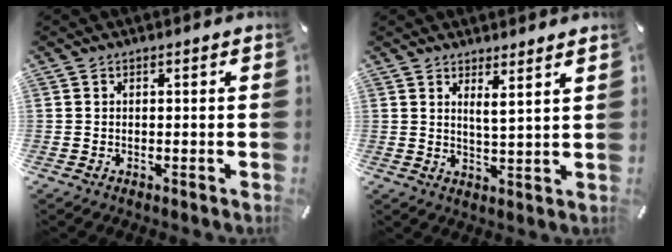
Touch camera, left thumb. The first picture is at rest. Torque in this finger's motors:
{"motor_torque": [0.12, -0.11, 0.16, -0.01, 0.00]}